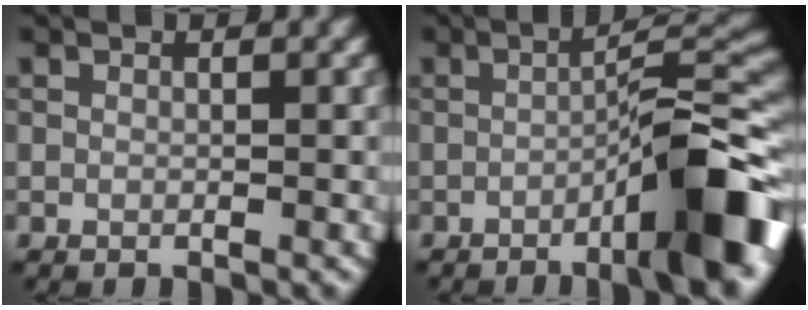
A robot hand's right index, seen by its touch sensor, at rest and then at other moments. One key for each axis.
{"total": 9.8, "fx": -4.2, "fy": 1.7, "fz": 8.7, "tx": -0.109, "ty": 0.019, "tz": -0.068}